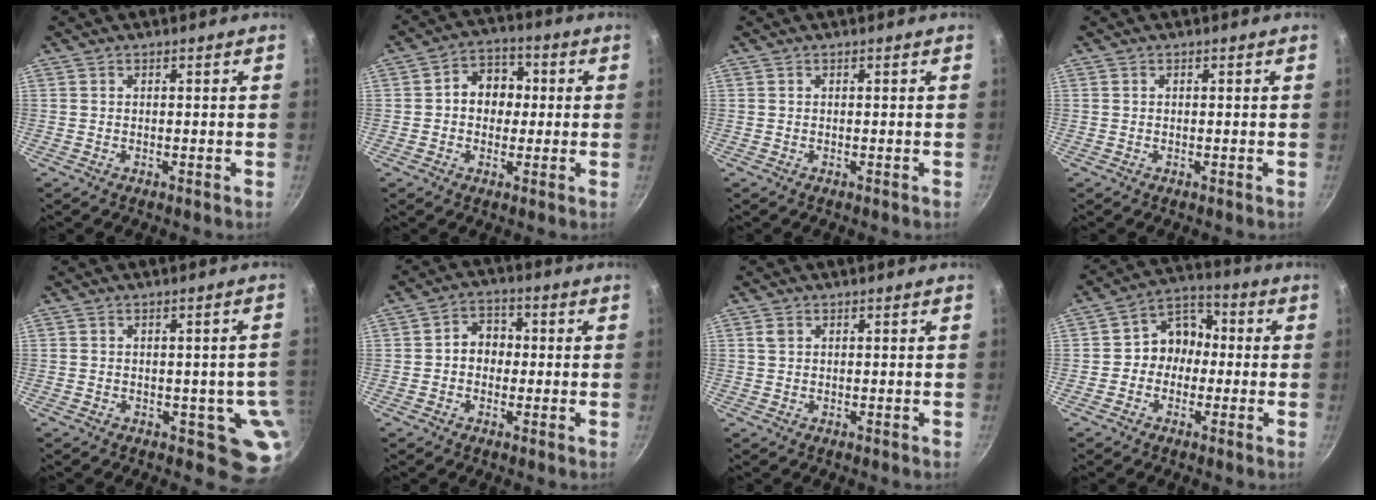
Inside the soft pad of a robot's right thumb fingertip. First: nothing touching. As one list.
[{"total": 8.2, "force": [0.5, 6.7, 4.8], "torque": [-0.028, 0.015, -0.004]}, {"total": 0.0}, {"total": 0.0}, {"total": 6.2, "force": [-0.9, 4.3, 4.3], "torque": [-0.015, -0.004, -0.012]}, {"total": 5.8, "force": [-0.1, 4.8, 3.2], "torque": [-0.015, 0.014, -0.011]}, {"total": 1.3, "force": [0.5, 1.0, 0.7], "torque": [-0.011, 0.000, 0.010]}, {"total": 8.5, "force": [-0.8, 7.3, 4.3], "torque": [-0.015, 0.030, -0.032]}]